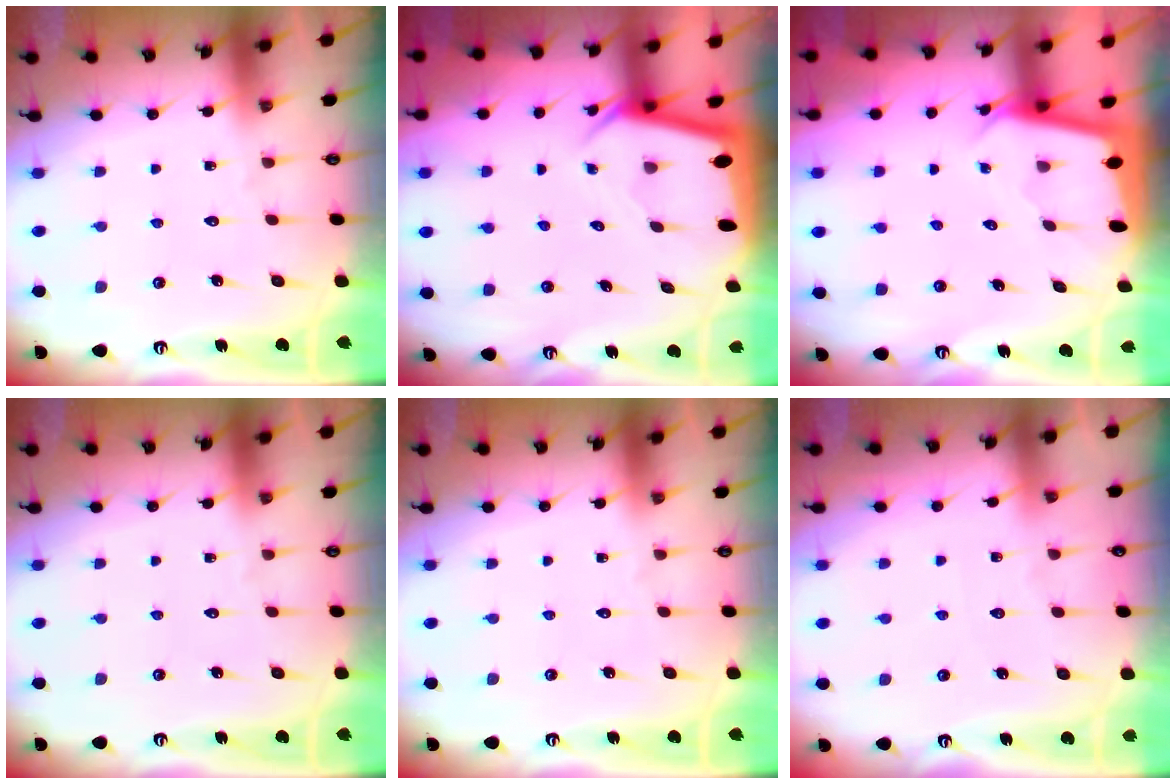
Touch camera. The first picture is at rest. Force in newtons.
{"total": 2.7, "press": 2.7, "slide": 0.2}
{"total": 2.0, "press": 2.0, "slide": 0.1}
{"total": 0.0}
{"total": 0.0}
{"total": 2.0, "press": 2.0, "slide": 0.4}